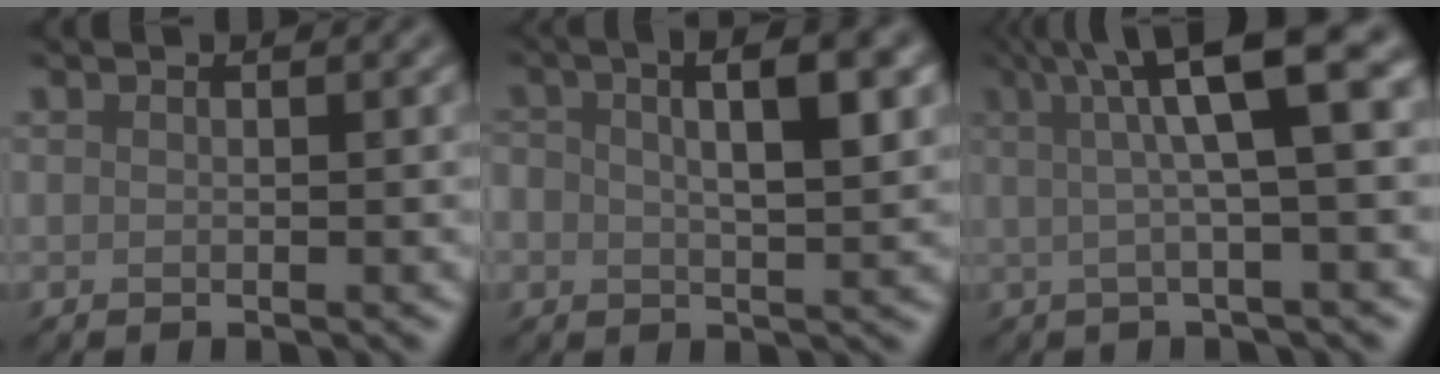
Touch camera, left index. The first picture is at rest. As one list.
[{"total": 5.5, "force": [1.4, 2.2, 4.9], "torque": [-0.065, 0.013, 0.017]}, {"total": 8.1, "force": [2.7, 1.7, 7.5], "torque": [-0.099, 0.023, 0.039]}]